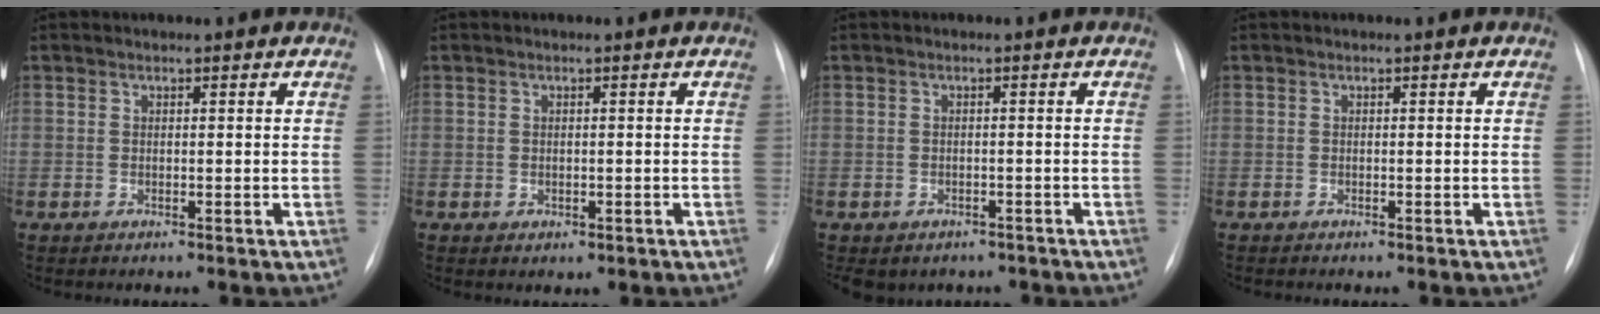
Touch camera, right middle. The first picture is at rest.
{"total": 1.1, "force": [-0.3, 0.8, 0.6], "torque": [-0.010, -0.001, 0.001]}
{"total": 8.1, "force": [-5.9, 5.3, 1.9], "torque": [-0.036, 0.005, -0.065]}
{"total": 0.0}